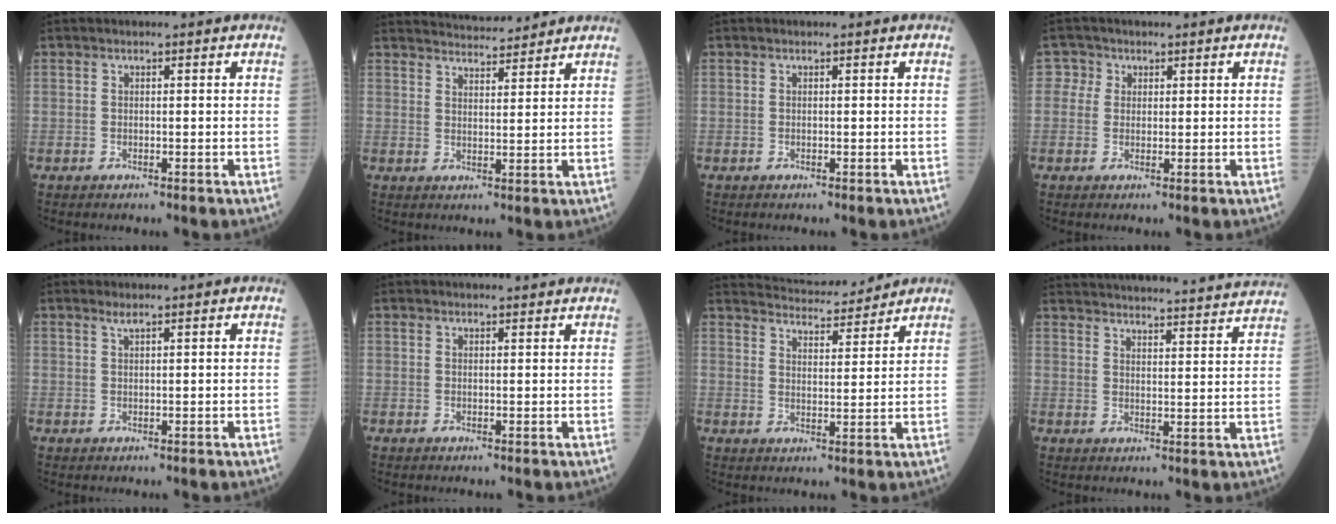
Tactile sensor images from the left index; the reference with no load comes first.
{"total": 8.5, "force": [8.3, 0.6, 1.7], "torque": [-0.030, 0.018, 0.120]}
{"total": 0.0}
{"total": 2.1, "force": [0.7, 2.0, 0.0], "torque": [0.011, 0.007, 0.005]}
{"total": 0.9, "force": [0.8, -0.1, 0.4], "torque": [-0.012, 0.000, 0.019]}
{"total": 3.8, "force": [3.6, 0.4, 0.9], "torque": [-0.011, 0.020, 0.043]}
{"total": 11.9, "force": [11.6, 1.3, 2.5], "torque": [-0.039, 0.014, 0.168]}
{"total": 29.5, "force": [28.3, 1.4, 8.1], "torque": [-0.132, -0.038, 0.356]}